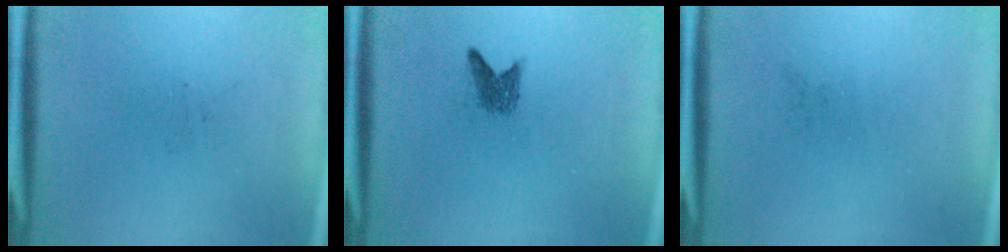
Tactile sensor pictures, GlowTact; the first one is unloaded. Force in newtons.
{"total": 1.7}
{"total": 0.0}